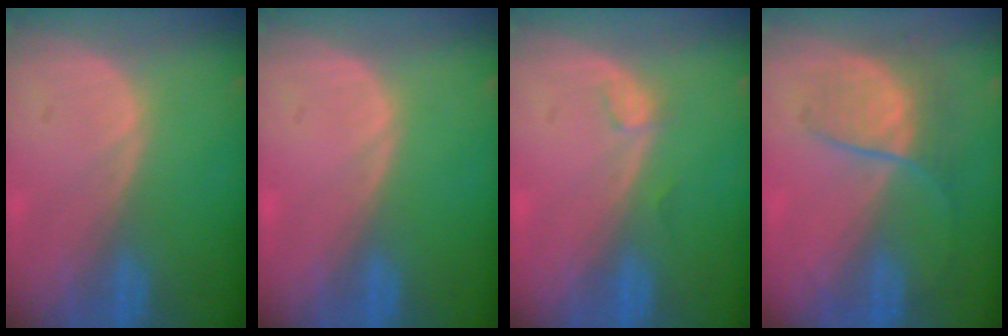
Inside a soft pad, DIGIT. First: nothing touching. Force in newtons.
{"total": 0.0}
{"total": 1.1, "press": 1.1, "slide": 0.2}
{"total": 6.3, "press": 5.9, "slide": 2.3}